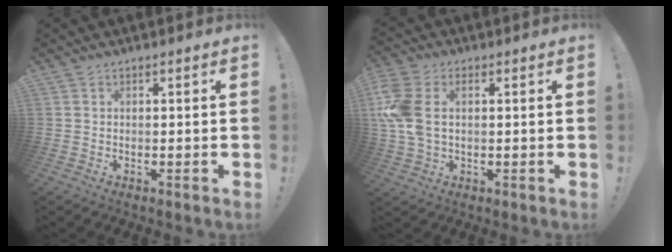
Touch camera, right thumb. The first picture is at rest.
{"total": 9.8, "force": [1.3, 6.5, 7.2], "torque": [-0.165, 0.001, 0.025]}